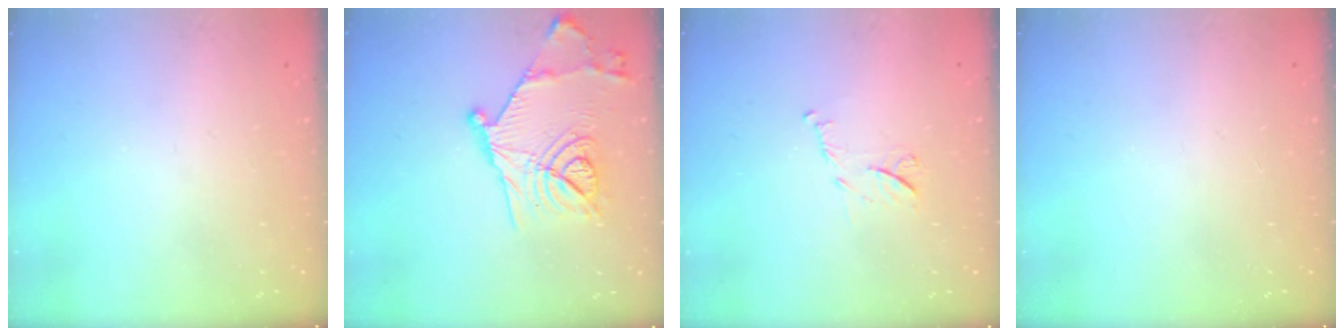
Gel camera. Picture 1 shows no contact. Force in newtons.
{"total": 17.2, "press": 17.1, "slide": 1.9}
{"total": 7.5, "press": 7.4, "slide": 0.3}
{"total": 0.0}